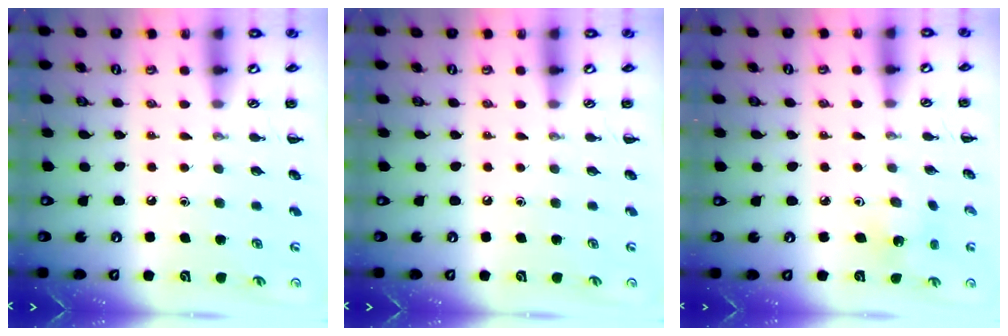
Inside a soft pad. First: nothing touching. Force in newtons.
{"total": 0.0}
{"total": 2.3, "press": 2.2, "slide": 0.7}